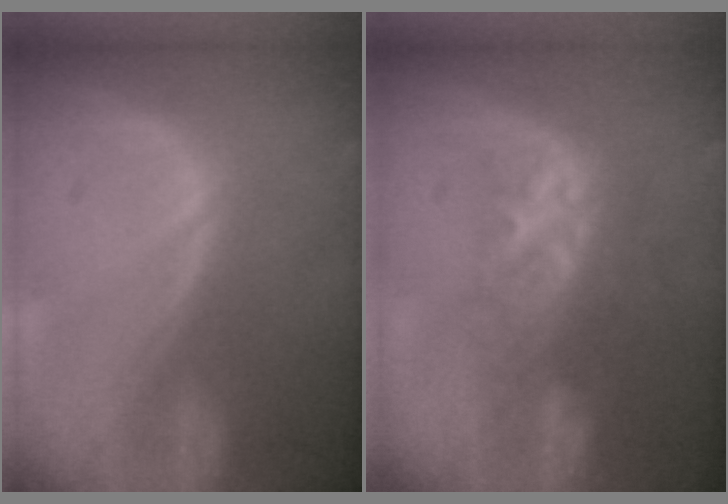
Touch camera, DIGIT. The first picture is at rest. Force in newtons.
{"total": 8.8, "press": 7.2, "slide": 5.1}